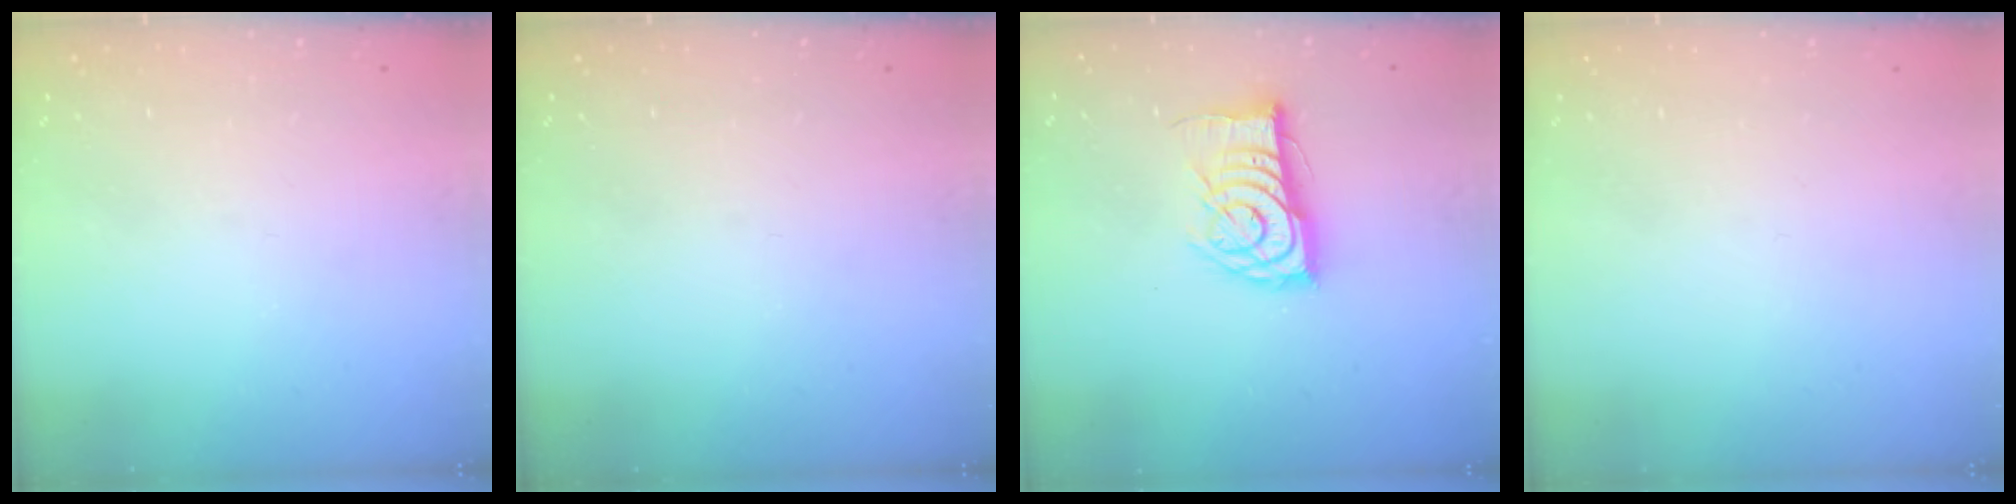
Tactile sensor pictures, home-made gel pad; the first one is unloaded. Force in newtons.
{"total": 0.0}
{"total": 11.9, "press": 11.9, "slide": 0.8}
{"total": 1.5, "press": 1.5, "slide": 0.1}